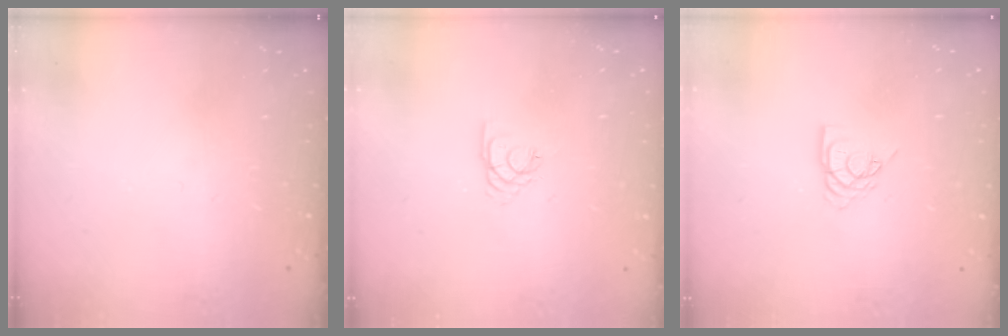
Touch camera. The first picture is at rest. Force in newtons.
{"total": 1.4, "press": 1.3, "slide": 0.3}
{"total": 7.9, "press": 7.8, "slide": 0.9}